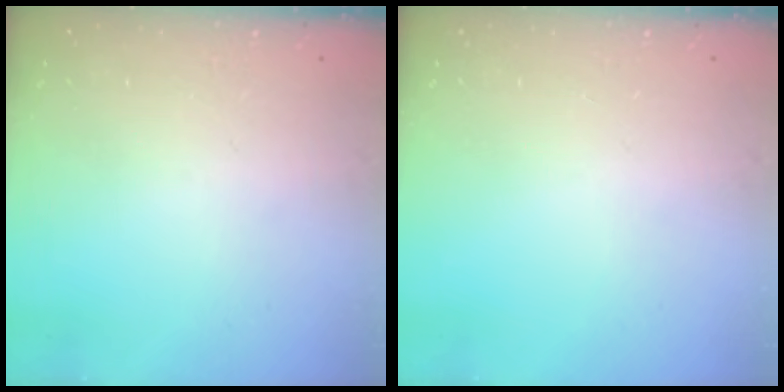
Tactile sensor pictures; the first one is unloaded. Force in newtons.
{"total": 0.0}